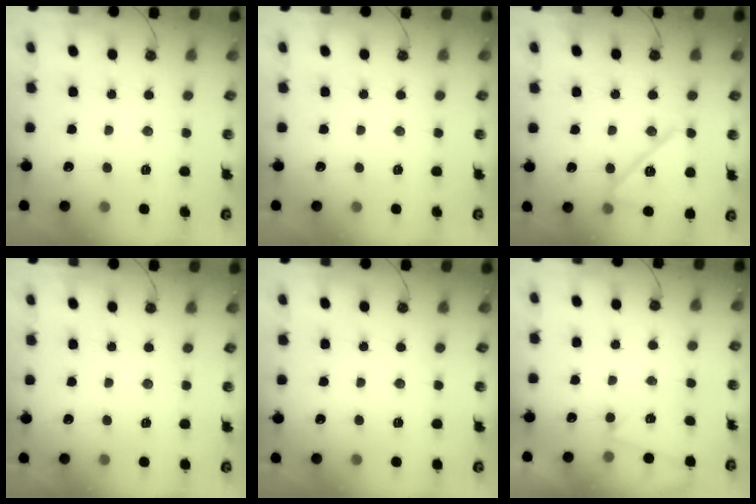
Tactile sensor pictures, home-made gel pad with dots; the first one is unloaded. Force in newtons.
{"total": 0.0}
{"total": 14.8, "press": 14.7, "slide": 1.8}
{"total": 2.6, "press": 1.3, "slide": 2.2}
{"total": 2.8, "press": 1.5, "slide": 2.3}
{"total": 2.5, "press": 1.5, "slide": 2.0}